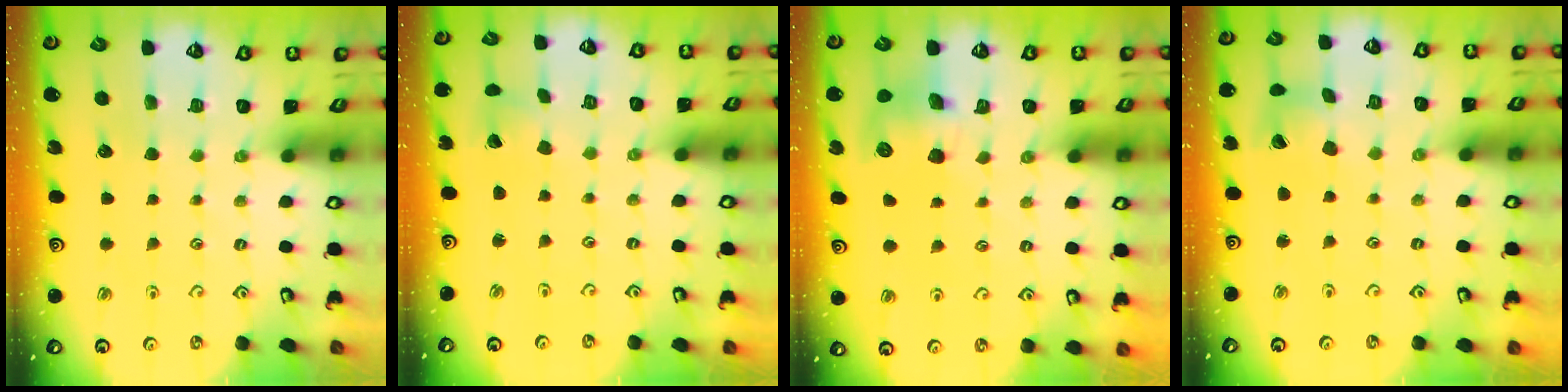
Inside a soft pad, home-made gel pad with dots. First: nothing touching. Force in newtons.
{"total": 2.0, "press": 2.0, "slide": 0.3}
{"total": 8.2, "press": 8.2, "slide": 0.2}
{"total": 6.7, "press": 6.6, "slide": 0.9}